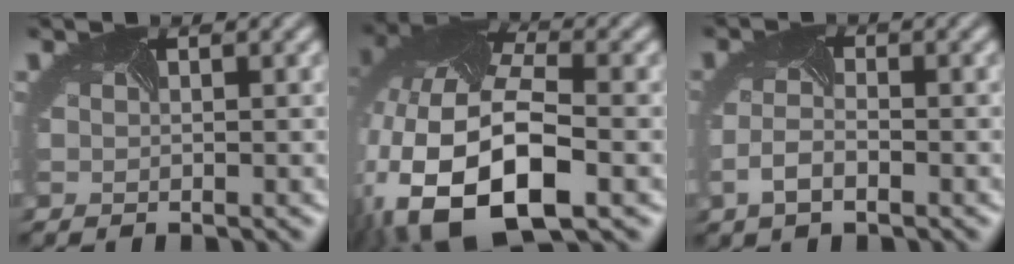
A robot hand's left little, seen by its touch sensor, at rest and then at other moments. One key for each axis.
{"total": 16.1, "fx": -4.6, "fy": 9.2, "fz": 12.4, "tx": -0.258, "ty": -0.030, "tz": -0.070}
{"total": 2.5, "fx": -1.3, "fy": 1.1, "fz": 1.8, "tx": -0.044, "ty": -0.007, "tz": -0.027}